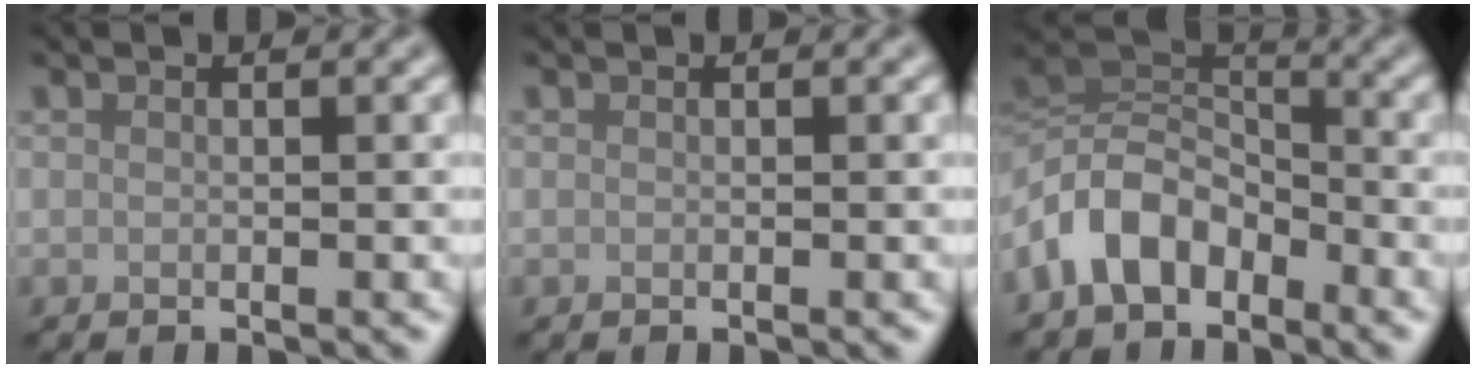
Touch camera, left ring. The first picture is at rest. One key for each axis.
{"total": 0.0}
{"total": 6.7, "fx": -3.6, "fy": 4.2, "fz": 3.8, "tx": -0.071, "ty": 0.009, "tz": -0.084}